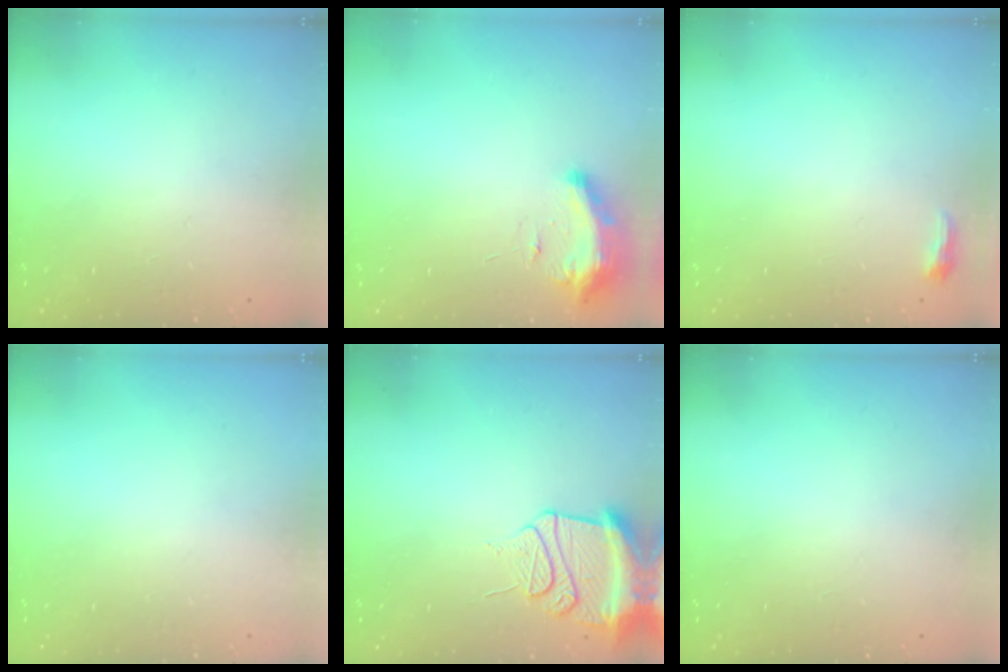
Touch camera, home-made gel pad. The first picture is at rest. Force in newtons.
{"total": 9.3, "press": 9.2, "slide": 0.9}
{"total": 3.6, "press": 3.4, "slide": 1.0}
{"total": 0.0}
{"total": 12.9, "press": 12.8, "slide": 1.5}
{"total": 0.0}